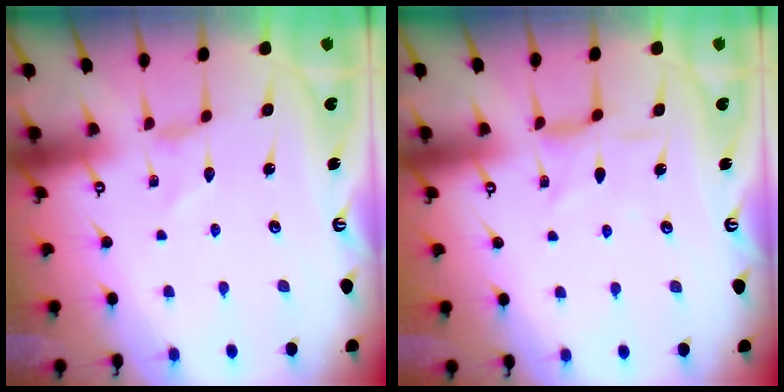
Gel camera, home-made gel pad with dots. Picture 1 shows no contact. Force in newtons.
{"total": 2.5, "press": 2.5, "slide": 0.4}